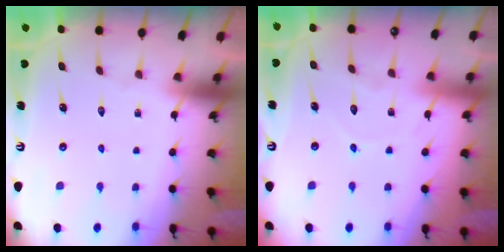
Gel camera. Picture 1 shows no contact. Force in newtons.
{"total": 6.0, "press": 5.9, "slide": 0.6}